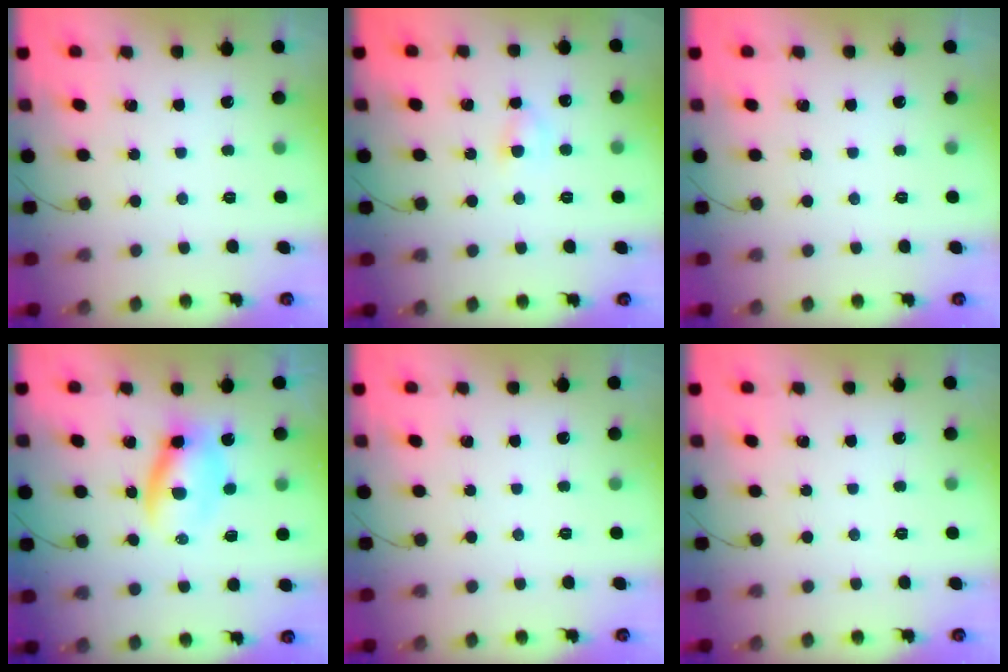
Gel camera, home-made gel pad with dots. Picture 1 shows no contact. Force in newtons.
{"total": 3.5, "press": 3.3, "slide": 1.3}
{"total": 0.0}
{"total": 5.7, "press": 5.6, "slide": 1.2}
{"total": 0.0}
{"total": 0.0}